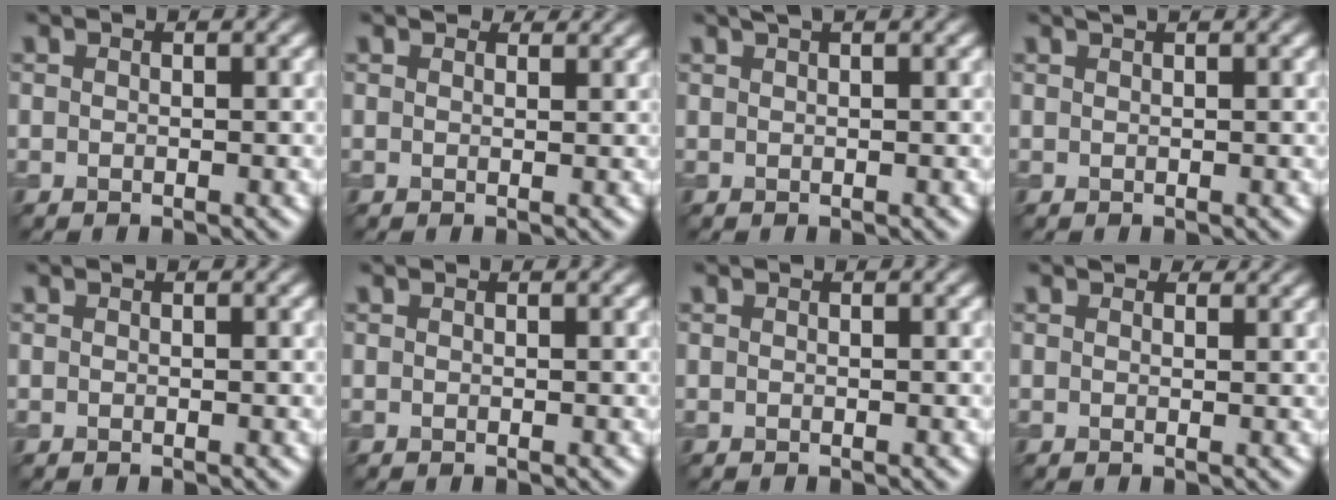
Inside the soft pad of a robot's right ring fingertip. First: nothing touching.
{"total": 1.6, "force": [1.4, 0.7, 0.4], "torque": [-0.010, -0.004, 0.015]}
{"total": 1.5, "force": [1.1, 0.4, 1.0], "torque": [-0.011, 0.000, 0.011]}
{"total": 1.1, "force": [0.8, 0.3, 0.7], "torque": [-0.005, -0.002, 0.007]}
{"total": 0.0}
{"total": 0.0}
{"total": 0.0}
{"total": 1.3, "force": [1.1, 0.6, 0.3], "torque": [-0.006, -0.006, 0.011]}